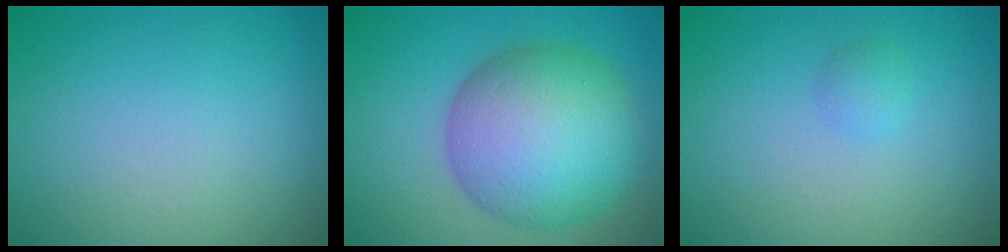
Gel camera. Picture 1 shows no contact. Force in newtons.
{"total": 11.5, "press": 11.5, "slide": 0.2}
{"total": 0.9, "press": 0.9, "slide": 0.0}